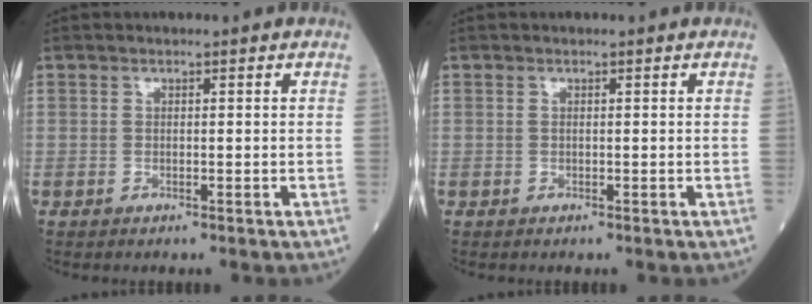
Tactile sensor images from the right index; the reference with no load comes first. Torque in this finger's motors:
{"motor_torque": [-0.09, 0.09, -0.09, -0.01]}